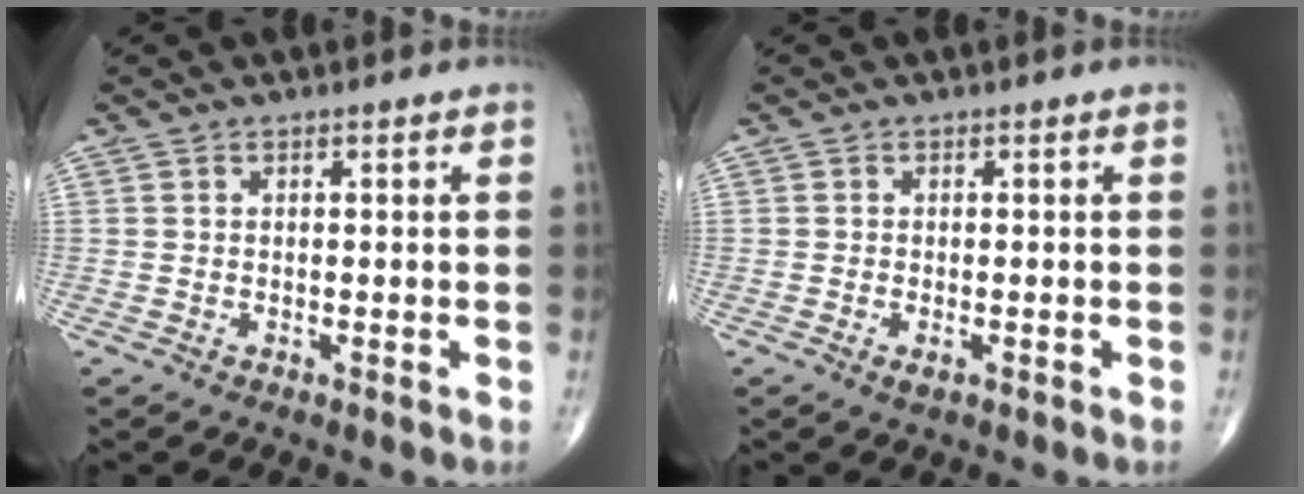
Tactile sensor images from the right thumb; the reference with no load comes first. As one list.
[{"total": 1.2, "force": [-0.6, 0.4, 1.0], "torque": [-0.018, -0.004, -0.009]}]